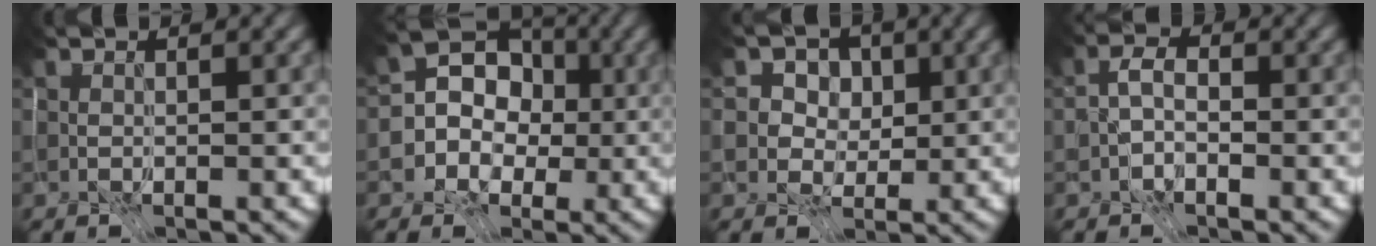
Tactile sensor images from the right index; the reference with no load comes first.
{"total": 5.9, "force": [-2.0, 5.3, 1.8], "torque": [-0.015, 0.025, -0.073]}
{"total": 7.4, "force": [4.1, 4.5, 4.3], "torque": [-0.052, 0.020, 0.051]}
{"total": 3.5, "force": [-3.3, -0.9, -0.5], "torque": [0.063, -0.001, -0.070]}